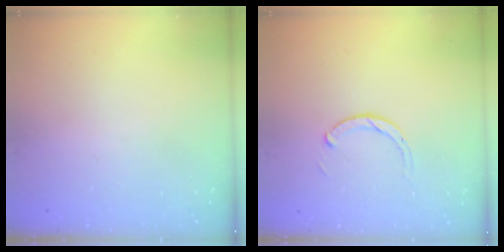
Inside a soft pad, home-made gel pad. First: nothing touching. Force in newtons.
{"total": 2.3, "press": 2.3, "slide": 0.3}